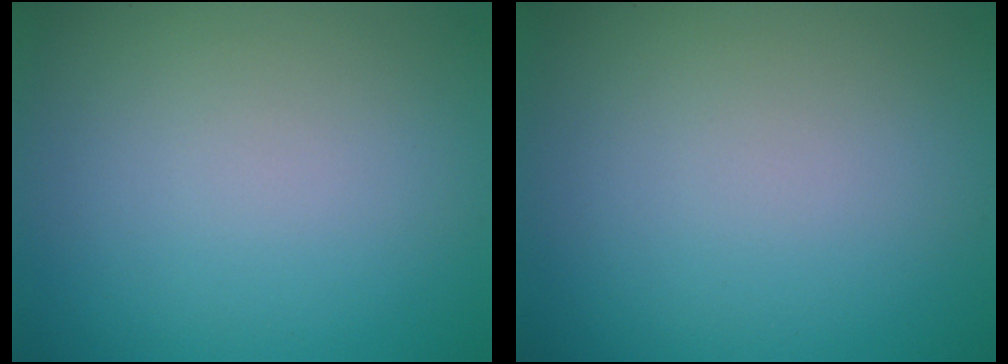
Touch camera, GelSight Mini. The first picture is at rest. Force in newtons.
{"total": 0.0}